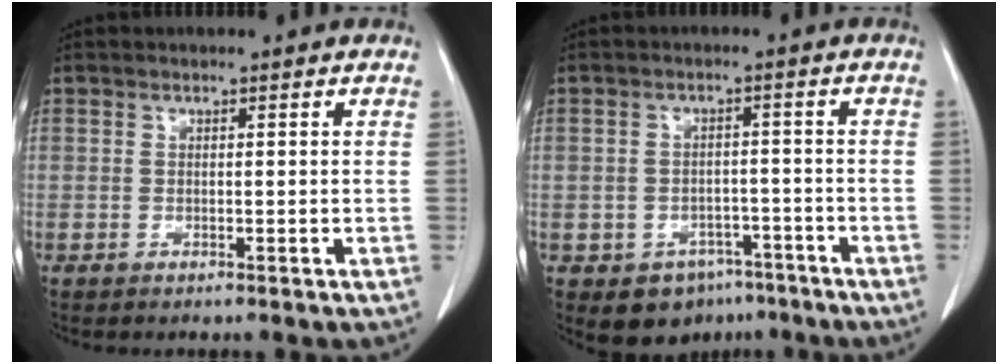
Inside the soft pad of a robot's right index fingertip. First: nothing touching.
{"total": 6.7, "force": [-4.1, 4.9, 1.8], "torque": [-0.016, 0.011, -0.049]}